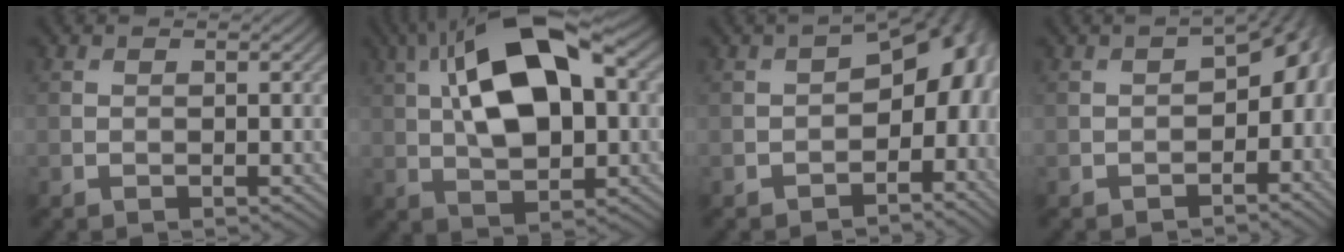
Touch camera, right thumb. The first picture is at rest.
{"total": 15.3, "force": [3.9, 7.5, 12.7], "torque": [-0.228, 0.027, 0.058]}
{"total": 12.2, "force": [-2.1, 7.8, 9.1], "torque": [-0.101, -0.017, -0.029]}
{"total": 8.8, "force": [-1.7, 5.4, 6.7], "torque": [-0.070, -0.013, -0.029]}